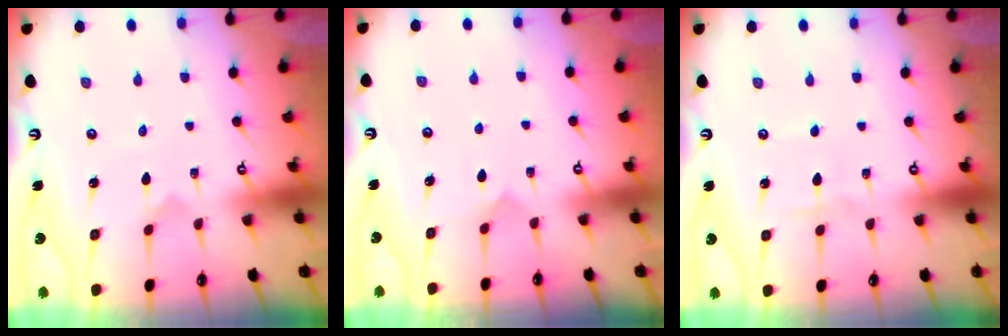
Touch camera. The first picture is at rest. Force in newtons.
{"total": 4.9, "press": 4.8, "slide": 0.6}
{"total": 2.3, "press": 2.3, "slide": 0.3}